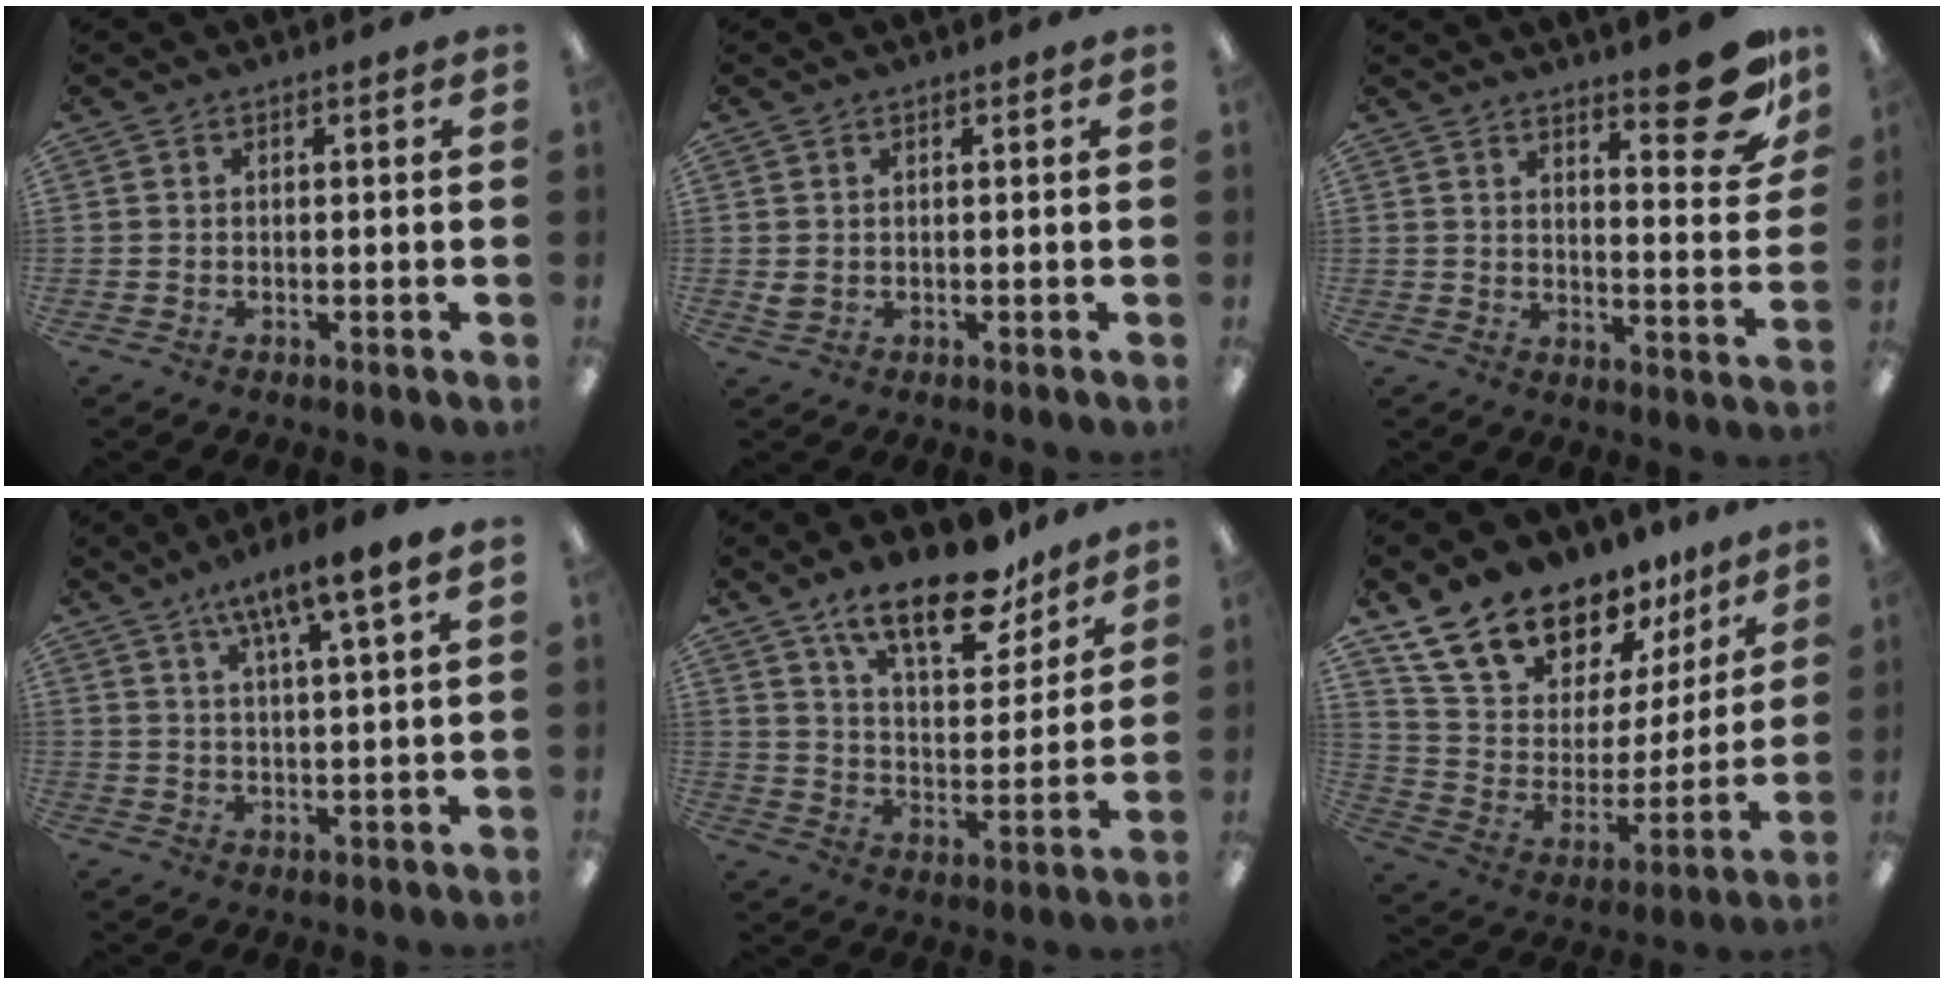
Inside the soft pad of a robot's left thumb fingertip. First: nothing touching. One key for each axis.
{"total": 1.6, "fx": 0.7, "fy": 1.2, "fz": 0.7, "tx": -0.009, "ty": 0.000, "tz": 0.012}
{"total": 14.2, "fx": 10.2, "fy": 3.9, "fz": 9.1, "tx": -0.097, "ty": -0.075, "tz": 0.162}
{"total": 8.5, "fx": 6.4, "fy": 0.4, "fz": 5.6, "tx": -0.099, "ty": -0.033, "tz": 0.107}
{"total": 18.4, "fx": 13.1, "fy": 7.2, "fz": 10.7, "tx": -0.167, "ty": -0.073, "tz": 0.220}
{"total": 18.0, "fx": 15.4, "fy": 7.7, "fz": 5.3, "tx": -0.112, "ty": -0.125, "tz": 0.280}